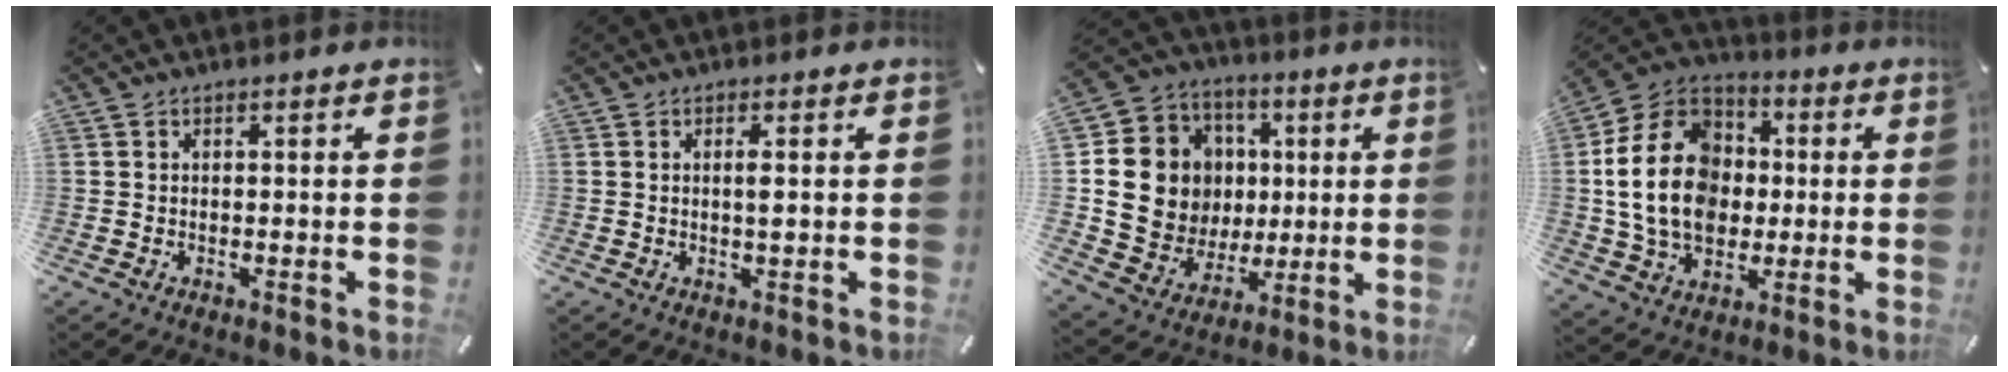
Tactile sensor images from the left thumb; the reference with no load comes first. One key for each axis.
{"total": 2.1, "fx": 0.3, "fy": 0.3, "fz": 2.0, "tx": -0.042, "ty": -0.002, "tz": 0.003}
{"total": 16.2, "fx": 1.5, "fy": 15.2, "fz": 5.1, "tx": -0.087, "ty": -0.004, "tz": 0.049}
{"total": 19.8, "fx": -0.1, "fy": 15.8, "fz": 12.0, "tx": -0.258, "ty": 0.015, "tz": -0.004}